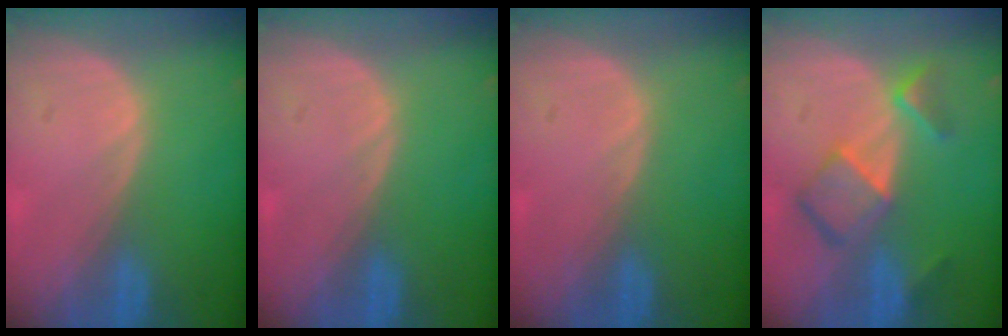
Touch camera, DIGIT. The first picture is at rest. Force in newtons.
{"total": 0.0}
{"total": 0.0}
{"total": 7.3, "press": 6.3, "slide": 3.7}